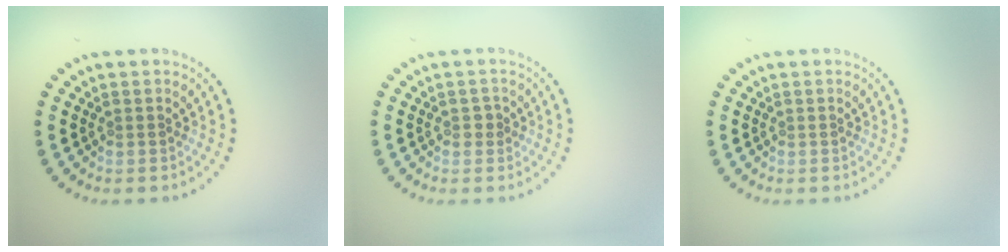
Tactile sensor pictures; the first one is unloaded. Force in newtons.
{"total": 1.0, "press": 1.0, "slide": 0.2}
{"total": 0.0}